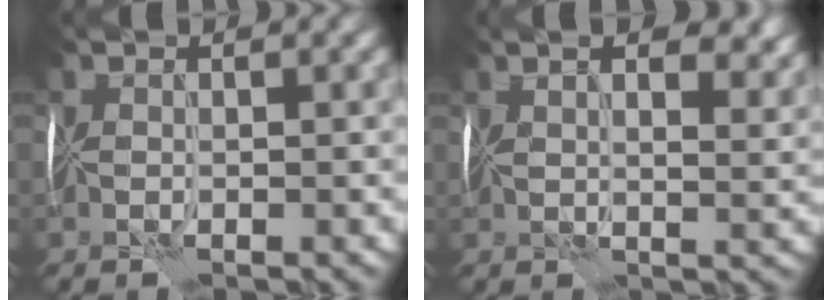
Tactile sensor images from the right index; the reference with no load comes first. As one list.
[{"total": 9.2, "force": [4.8, 4.3, 6.6], "torque": [-0.052, 0.038, 0.043]}]